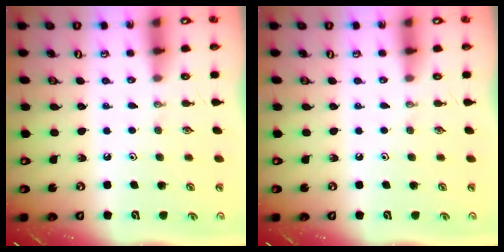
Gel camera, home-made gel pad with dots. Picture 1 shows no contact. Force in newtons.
{"total": 0.0}